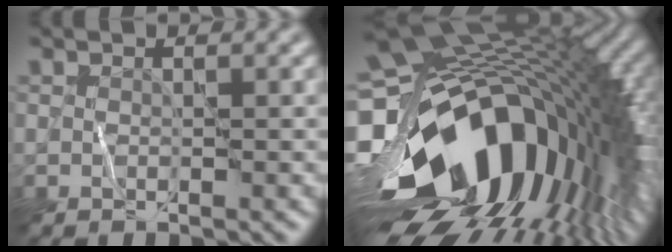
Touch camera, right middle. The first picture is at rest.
{"total": 18.8, "force": [-4.0, 11.3, 14.4], "torque": [-0.253, -0.028, -0.070]}